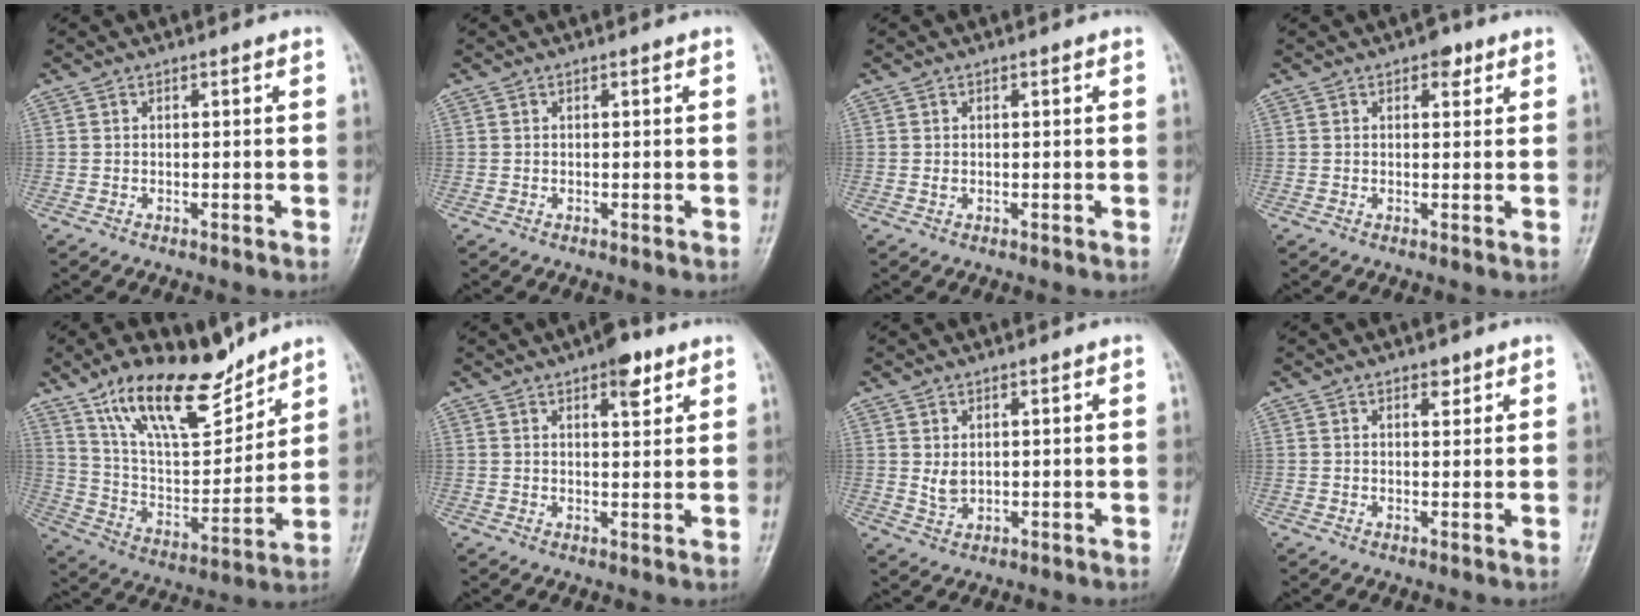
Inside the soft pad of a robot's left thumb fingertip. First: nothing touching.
{"total": 0.0}
{"total": 0.6, "force": [0.1, 0.5, 0.4], "torque": [-0.004, 0.000, 0.000]}
{"total": 2.7, "force": [1.5, 1.7, 1.5], "torque": [-0.004, -0.003, 0.016]}
{"total": 19.0, "force": [13.6, 7.4, 11.1], "torque": [-0.146, -0.073, 0.247]}
{"total": 5.5, "force": [3.2, 2.2, 3.8], "torque": [-0.037, -0.014, 0.041]}
{"total": 2.7, "force": [0.9, 1.8, 1.8], "torque": [-0.026, -0.010, 0.023]}
{"total": 2.0, "force": [1.3, 1.1, 1.0], "torque": [-0.003, -0.007, 0.018]}